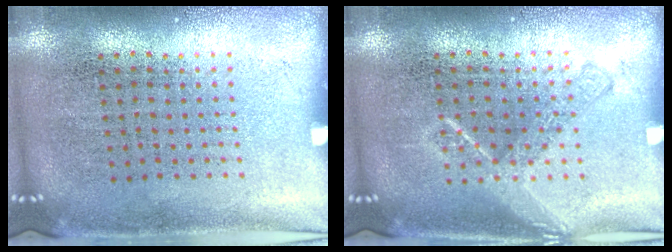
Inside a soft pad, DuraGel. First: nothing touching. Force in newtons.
{"total": 2.3, "press": 2.3, "slide": 0.4}